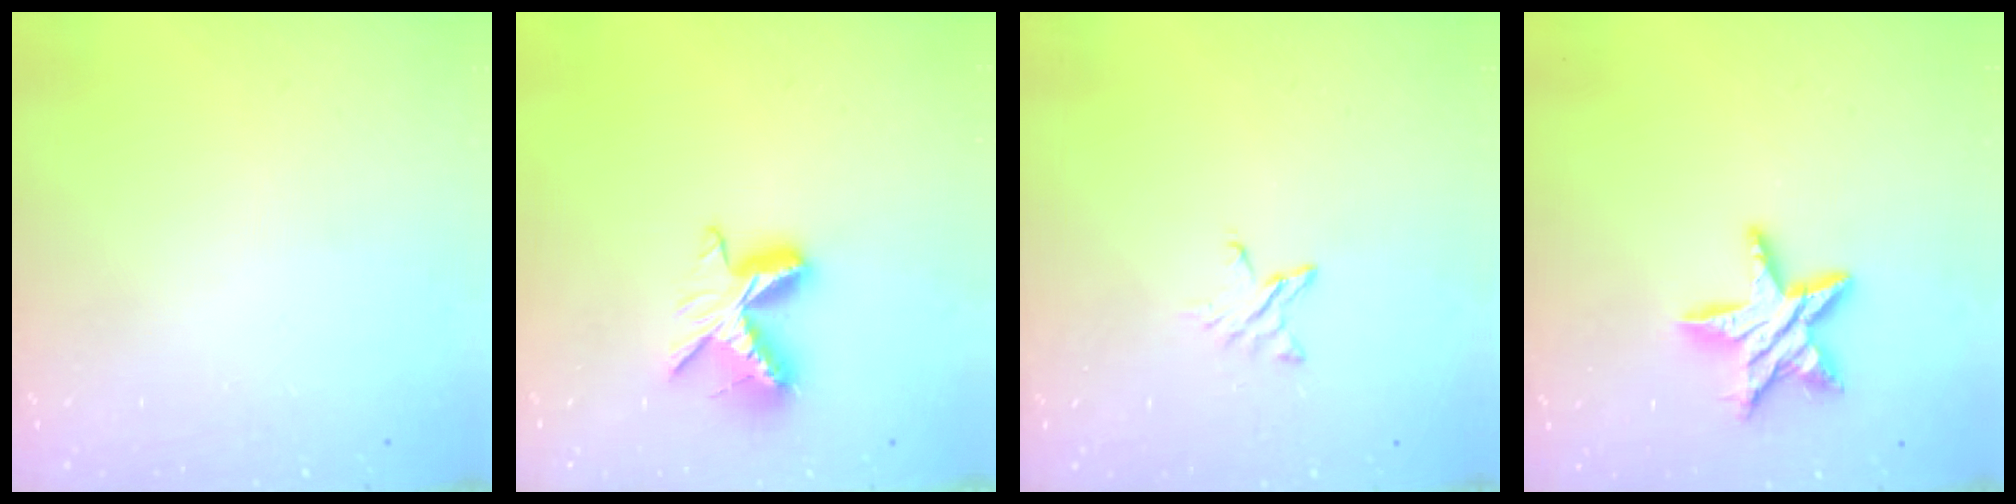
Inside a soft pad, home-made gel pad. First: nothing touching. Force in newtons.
{"total": 9.4, "press": 9.4, "slide": 0.5}
{"total": 3.9, "press": 3.9, "slide": 0.3}
{"total": 11.3, "press": 11.3, "slide": 0.7}